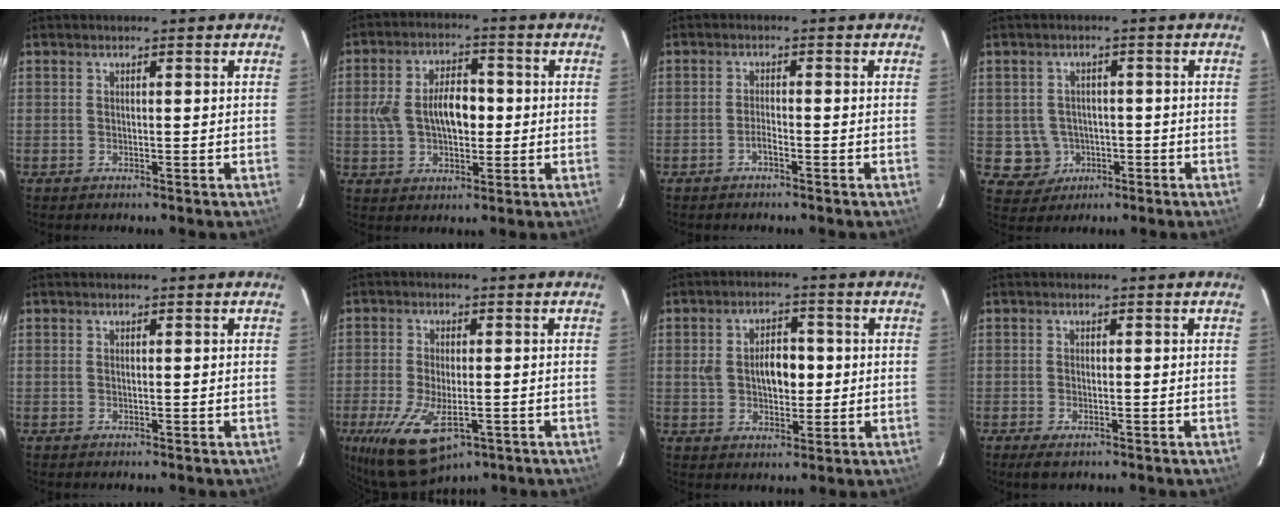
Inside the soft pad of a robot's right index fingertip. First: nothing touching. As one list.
[{"total": 9.5, "force": [-0.1, 5.5, 7.7], "torque": [-0.149, 0.016, 0.001]}, {"total": 1.3, "force": [-1.1, 0.2, 0.8], "torque": [-0.019, 0.004, -0.022]}, {"total": 5.6, "force": [-1.3, 5.4, 0.7], "torque": [-0.028, 0.017, -0.006]}, {"total": 0.0}, {"total": 13.1, "force": [-6.0, 6.2, 9.9], "torque": [-0.216, -0.041, -0.095]}, {"total": 7.0, "force": [0.3, 4.4, 5.5], "torque": [-0.094, 0.012, 0.007]}, {"total": 2.6, "force": [-1.7, 1.1, 1.6], "torque": [-0.034, -0.008, -0.029]}]